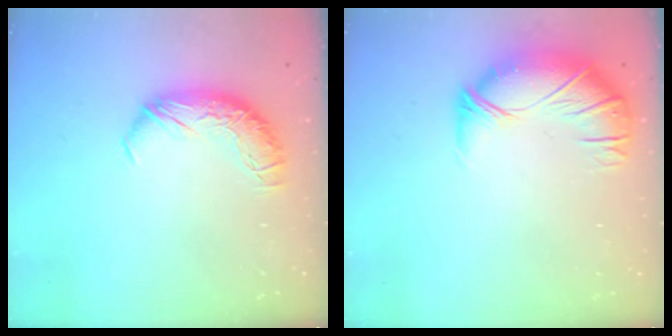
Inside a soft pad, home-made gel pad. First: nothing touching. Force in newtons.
{"total": 2.6, "press": 1.0, "slide": 2.4}